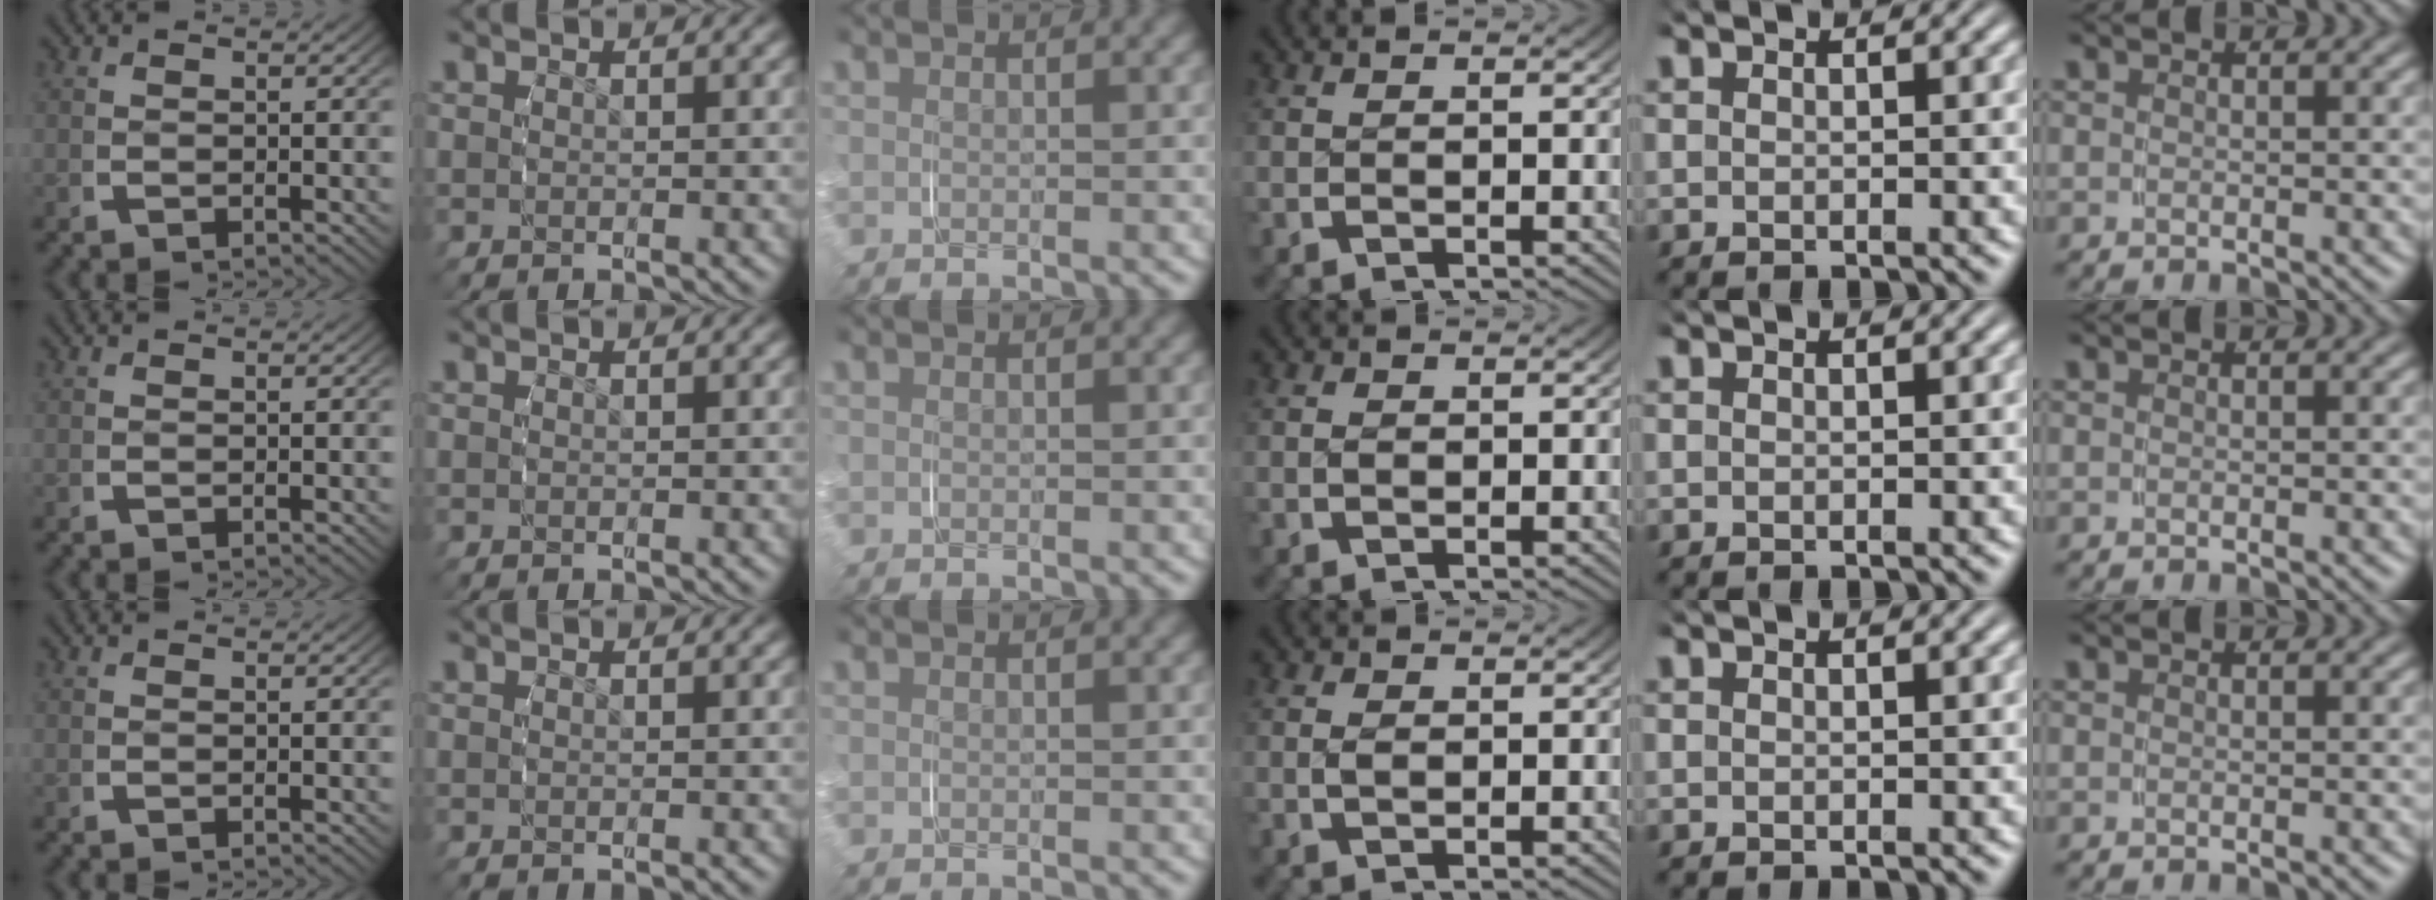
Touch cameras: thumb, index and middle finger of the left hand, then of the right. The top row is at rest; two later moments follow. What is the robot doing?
{"motion": "grasp_and_lifting", "object": "ribbon"}